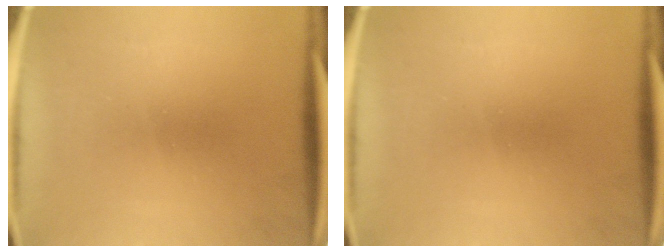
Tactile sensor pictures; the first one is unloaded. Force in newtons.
{"total": 0.0}